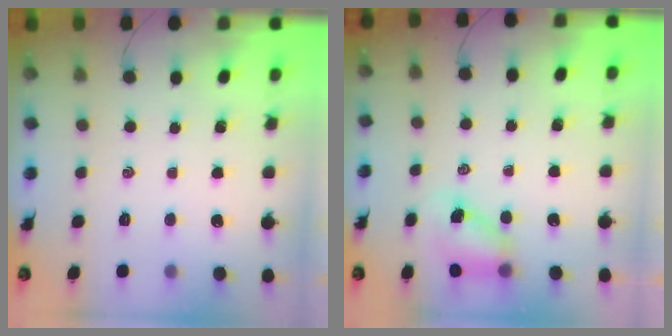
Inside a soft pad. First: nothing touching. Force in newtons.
{"total": 5.7, "press": 5.7, "slide": 0.5}